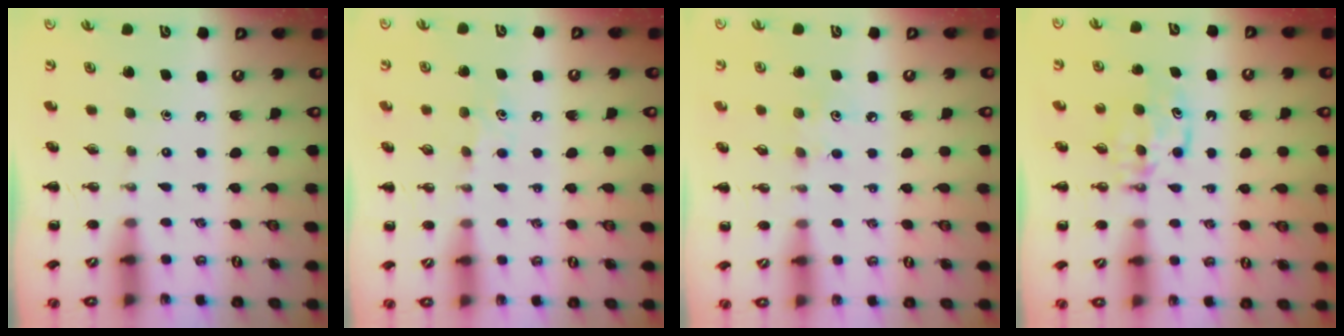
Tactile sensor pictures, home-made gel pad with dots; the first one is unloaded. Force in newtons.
{"total": 4.6, "press": 4.4, "slide": 1.4}
{"total": 3.7, "press": 3.6, "slide": 0.9}
{"total": 5.3, "press": 5.3, "slide": 1.0}